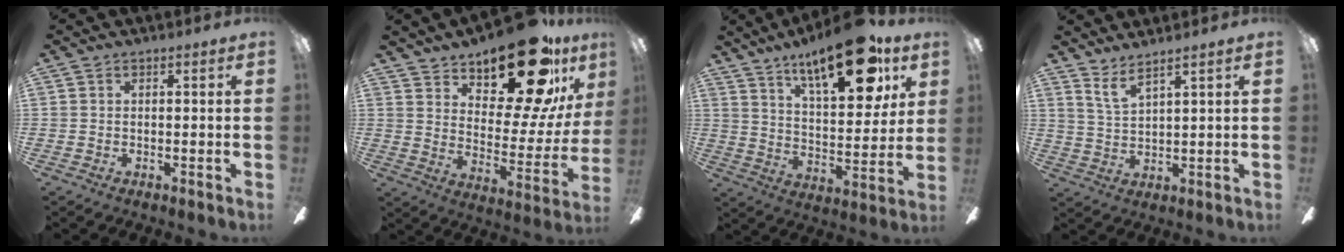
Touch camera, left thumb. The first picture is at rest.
{"total": 23.4, "force": [16.6, 8.9, 13.9], "torque": [-0.187, -0.114, 0.272]}
{"total": 21.3, "force": [14.0, 7.8, 14.1], "torque": [-0.208, -0.073, 0.226]}
{"total": 5.2, "force": [4.3, 0.4, 2.8], "torque": [-0.065, -0.020, 0.076]}